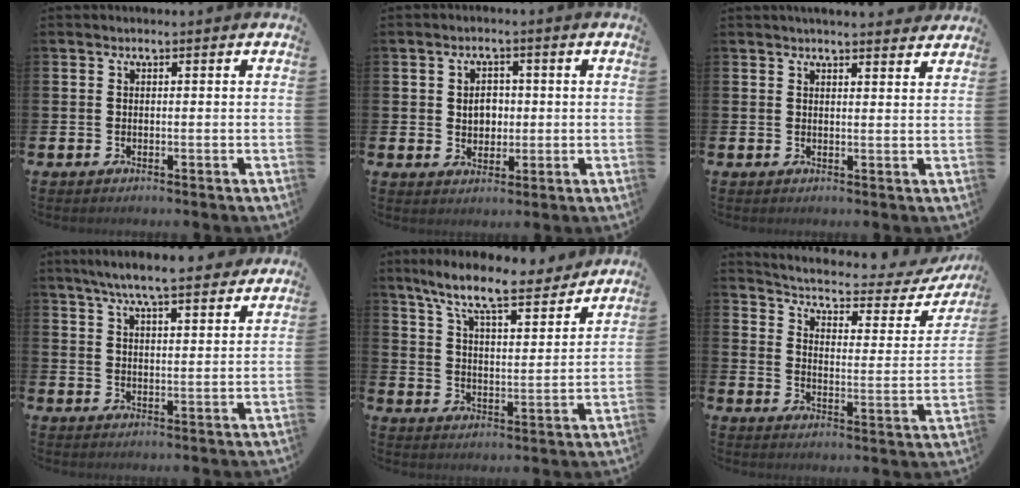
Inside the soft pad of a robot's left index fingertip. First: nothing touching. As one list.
[{"total": 3.2, "force": [0.5, 2.6, 1.8], "torque": [-0.026, 0.006, 0.002]}, {"total": 2.9, "force": [2.8, 0.1, 0.2], "torque": [-0.003, -0.016, 0.050]}, {"total": 7.0, "force": [6.5, 0.6, 2.7], "torque": [-0.061, -0.026, 0.114]}, {"total": 9.5, "force": [8.2, 1.5, 4.4], "torque": [-0.114, -0.046, 0.142]}, {"total": 4.5, "force": [4.0, 1.1, 1.7], "torque": [-0.062, -0.031, 0.059]}]